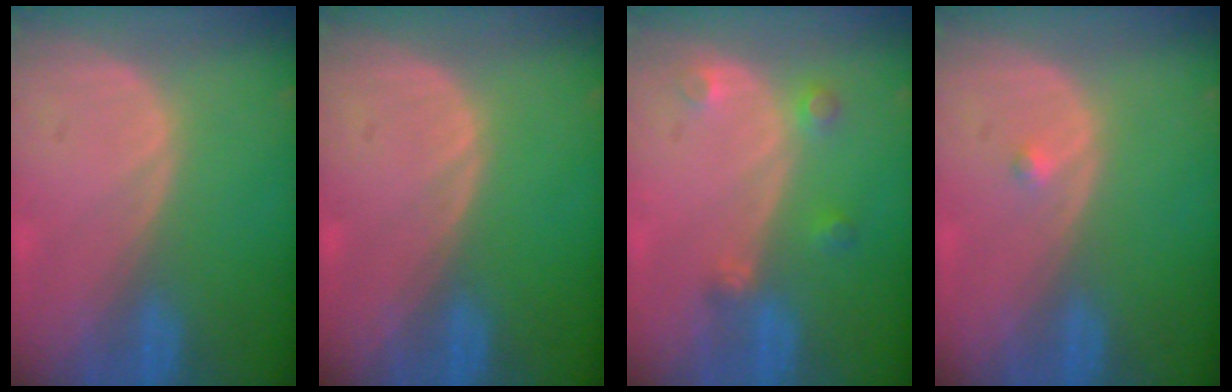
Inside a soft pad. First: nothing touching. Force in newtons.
{"total": 0.0}
{"total": 2.9, "press": 2.8, "slide": 0.8}
{"total": 0.7, "press": 0.7, "slide": 0.1}